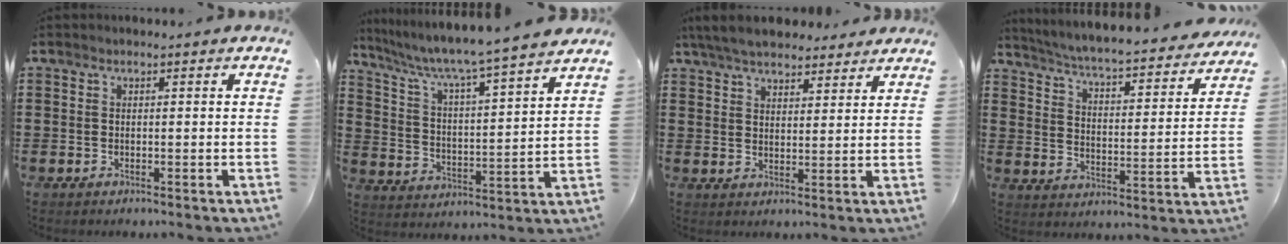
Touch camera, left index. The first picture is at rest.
{"total": 4.9, "force": [4.4, -0.5, 2.2], "torque": [-0.068, -0.043, 0.062]}
{"total": 6.1, "force": [5.5, 1.7, 2.0], "torque": [-0.057, -0.010, 0.104]}
{"total": 4.5, "force": [4.3, -0.4, 1.4], "torque": [-0.051, -0.040, 0.063]}